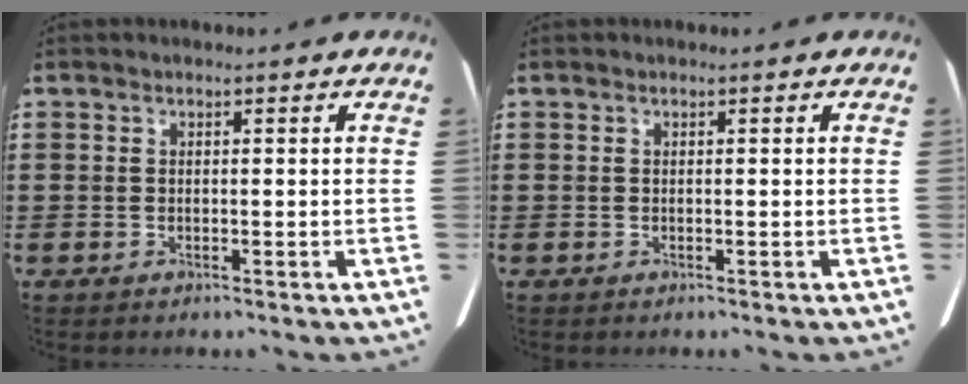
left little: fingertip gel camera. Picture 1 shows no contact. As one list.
[{"total": 0.0}]